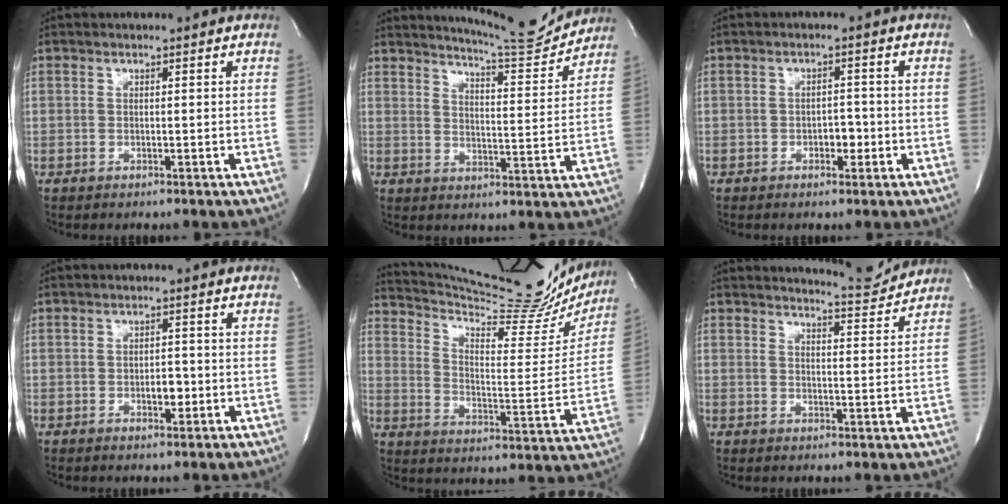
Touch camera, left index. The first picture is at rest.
{"total": 10.5, "force": [10.3, -0.4, 1.7], "torque": [-0.030, -0.034, 0.140]}
{"total": 2.4, "force": [-1.2, 1.3, 1.6], "torque": [-0.018, 0.002, -0.017]}
{"total": 2.5, "force": [-1.0, 1.2, 1.9], "torque": [-0.028, -0.002, -0.012]}
{"total": 24.6, "force": [22.7, 2.8, 8.9], "torque": [-0.145, -0.072, 0.306]}
{"total": 5.2, "force": [5.2, -0.5, -0.5], "torque": [-0.004, -0.028, 0.067]}